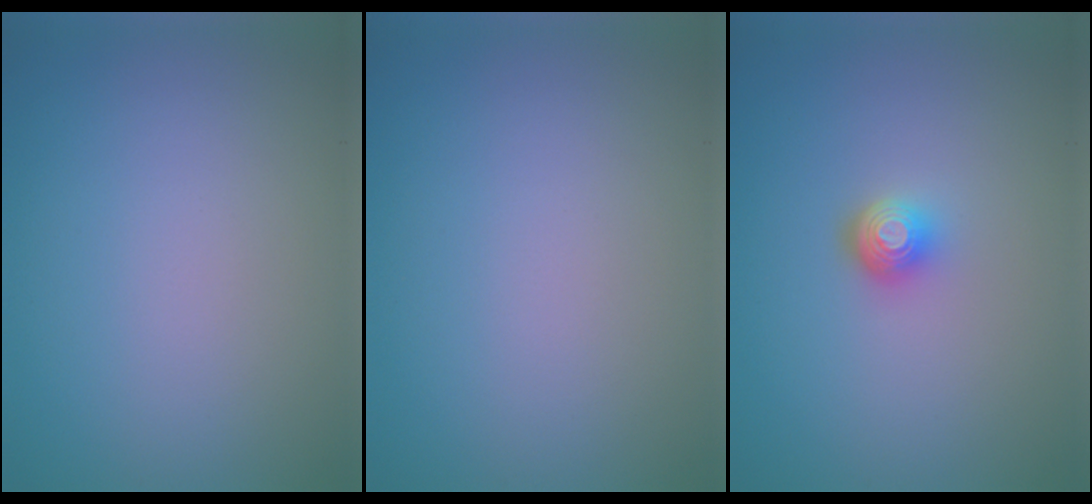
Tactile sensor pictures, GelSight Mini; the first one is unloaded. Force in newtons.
{"total": 0.0}
{"total": 2.2, "press": 1.5, "slide": 1.6}